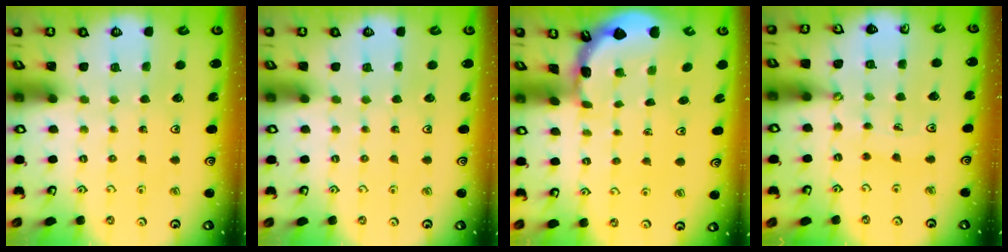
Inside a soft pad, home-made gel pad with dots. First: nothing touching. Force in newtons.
{"total": 0.0}
{"total": 1.6, "press": 1.6, "slide": 0.2}
{"total": 9.3, "press": 9.1, "slide": 1.8}